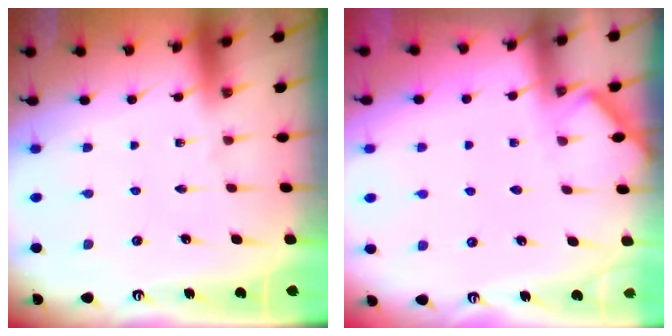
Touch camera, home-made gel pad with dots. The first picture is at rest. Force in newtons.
{"total": 3.0, "press": 2.9, "slide": 0.3}